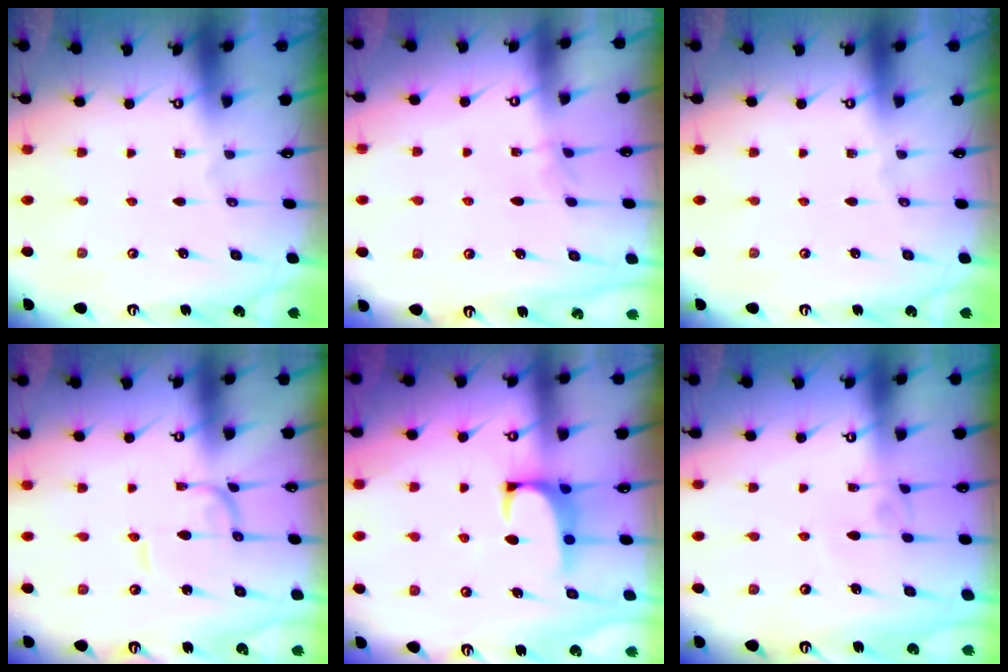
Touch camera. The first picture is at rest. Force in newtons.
{"total": 4.9, "press": 4.9, "slide": 0.2}
{"total": 0.0}
{"total": 1.0, "press": 1.0, "slide": 0.1}
{"total": 0.9, "press": 0.7, "slide": 0.6}
{"total": 3.2, "press": 3.2, "slide": 0.2}